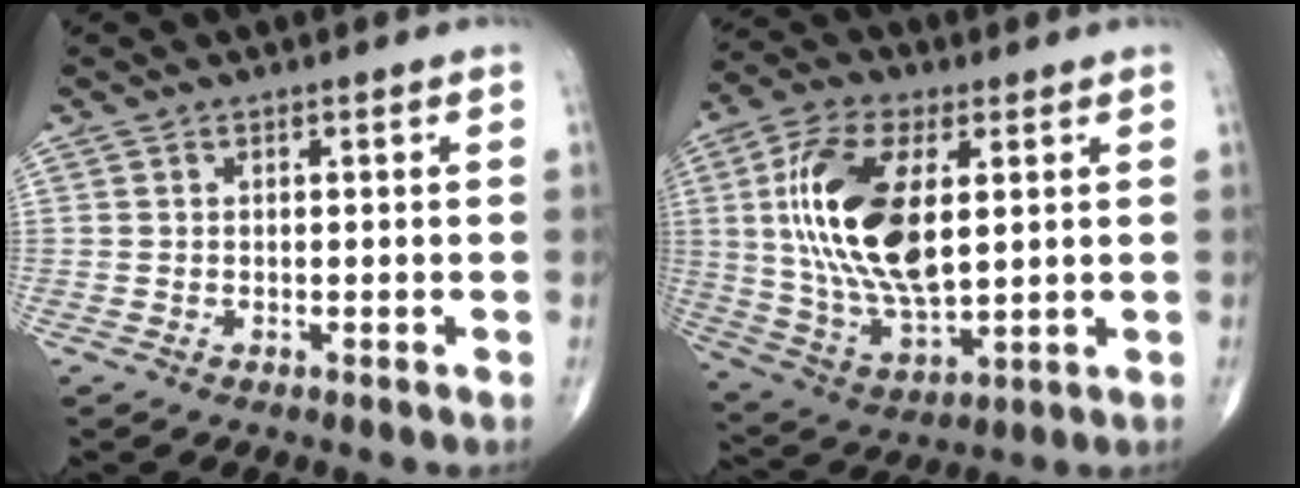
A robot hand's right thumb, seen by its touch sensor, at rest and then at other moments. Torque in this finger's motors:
{"motor_torque": [1.53, 3.48, 2.15, 0.54, 0.69]}